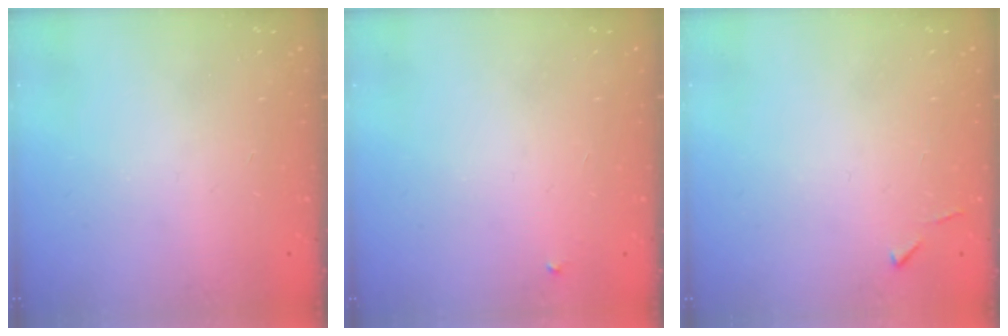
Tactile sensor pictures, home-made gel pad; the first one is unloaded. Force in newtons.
{"total": 2.1, "press": 2.1, "slide": 0.1}
{"total": 4.3, "press": 4.3, "slide": 0.6}